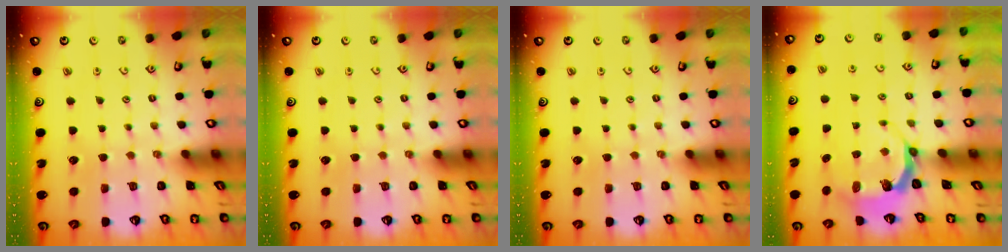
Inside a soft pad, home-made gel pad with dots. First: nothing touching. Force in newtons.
{"total": 0.0}
{"total": 0.0}
{"total": 5.6, "press": 4.5, "slide": 3.3}